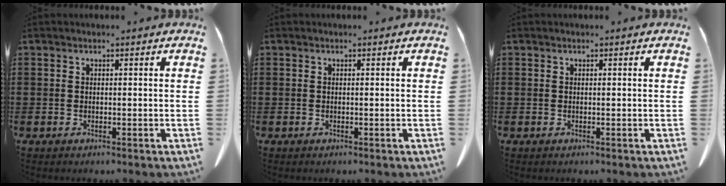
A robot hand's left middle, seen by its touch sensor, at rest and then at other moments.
{"total": 0.0}
{"total": 0.0}